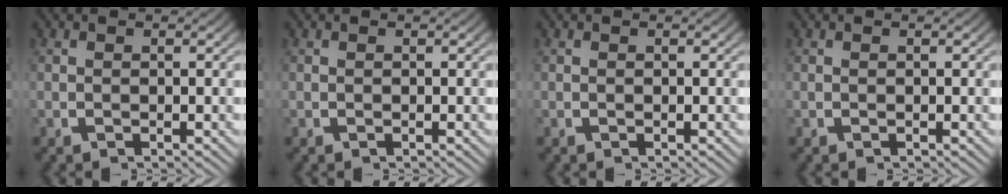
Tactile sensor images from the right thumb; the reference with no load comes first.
{"total": 0.0}
{"total": 0.0}
{"total": 0.0}